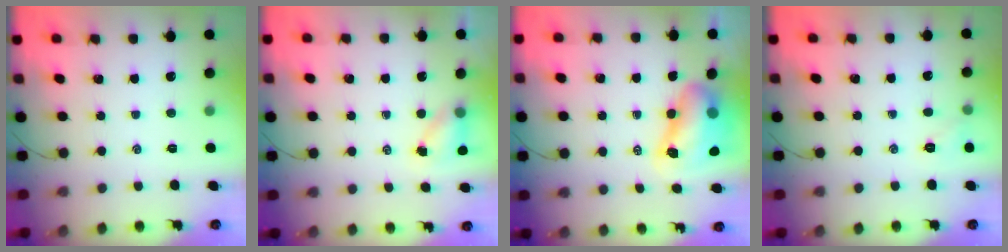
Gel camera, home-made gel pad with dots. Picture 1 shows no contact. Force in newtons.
{"total": 4.0, "press": 3.9, "slide": 0.6}
{"total": 10.8, "press": 10.3, "slide": 3.0}
{"total": 5.3, "press": 5.1, "slide": 1.3}